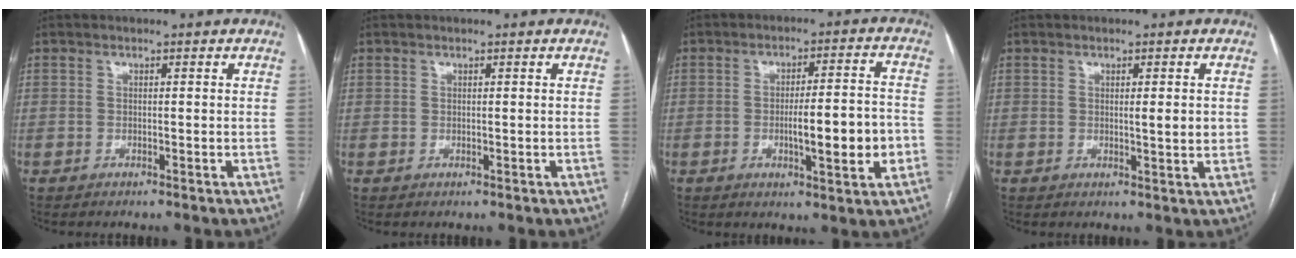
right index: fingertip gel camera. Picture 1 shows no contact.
{"total": 0.0}
{"total": 9.8, "force": [-2.5, 1.2, 9.4], "torque": [-0.143, 0.007, -0.033]}
{"total": 2.5, "force": [0.4, 0.3, 2.5], "torque": [-0.037, -0.003, 0.006]}